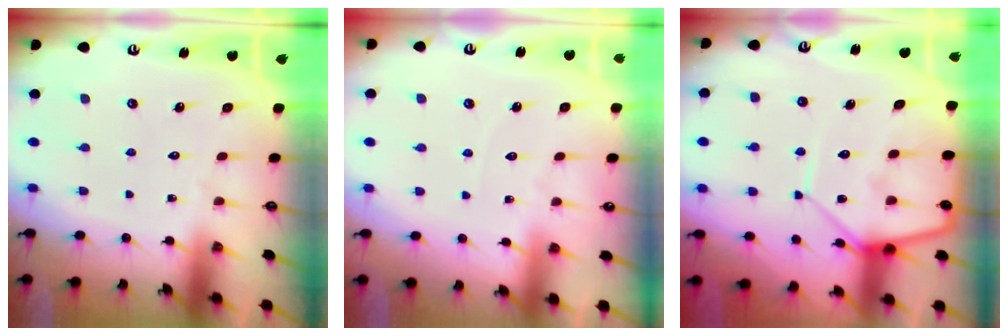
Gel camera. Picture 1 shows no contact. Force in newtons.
{"total": 2.7, "press": 2.6, "slide": 0.4}
{"total": 10.9, "press": 10.8, "slide": 1.3}